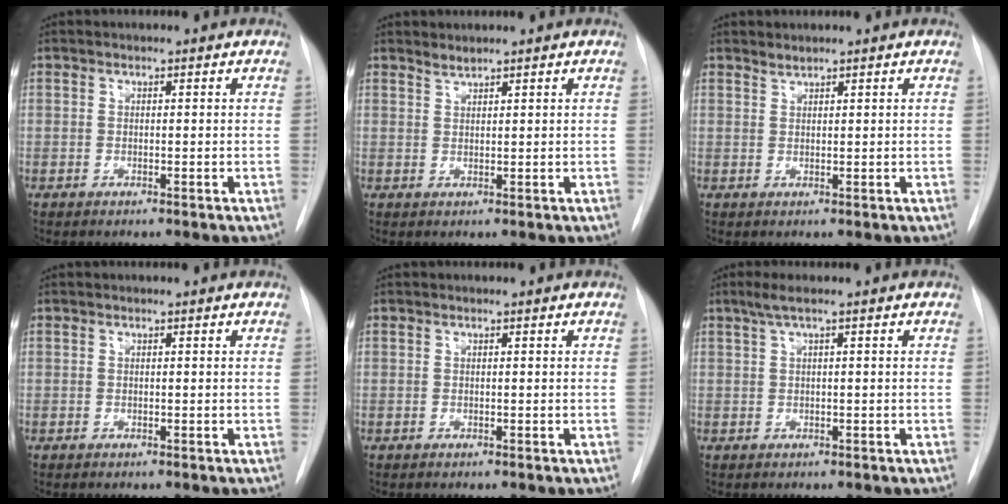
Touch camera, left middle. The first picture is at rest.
{"total": 1.1, "force": [1.1, -0.1, 0.0], "torque": [-0.003, -0.001, 0.023]}
{"total": 0.9, "force": [0.9, -0.1, 0.0], "torque": [-0.003, 0.000, 0.018]}
{"total": 0.0}
{"total": 0.0}
{"total": 2.4, "force": [1.2, -0.1, 2.0], "torque": [-0.053, 0.019, 0.027]}